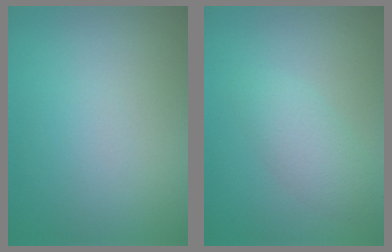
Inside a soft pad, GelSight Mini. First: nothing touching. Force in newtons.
{"total": 2.5, "press": 2.5, "slide": 0.0}